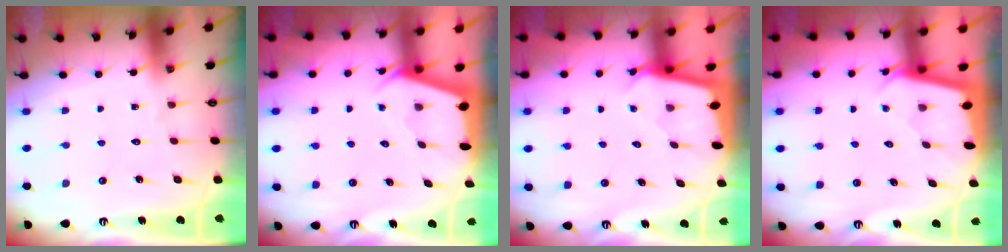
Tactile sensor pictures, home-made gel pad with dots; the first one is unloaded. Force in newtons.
{"total": 2.4, "press": 2.4, "slide": 0.3}
{"total": 2.4, "press": 2.4, "slide": 0.1}
{"total": 1.6, "press": 1.6, "slide": 0.1}